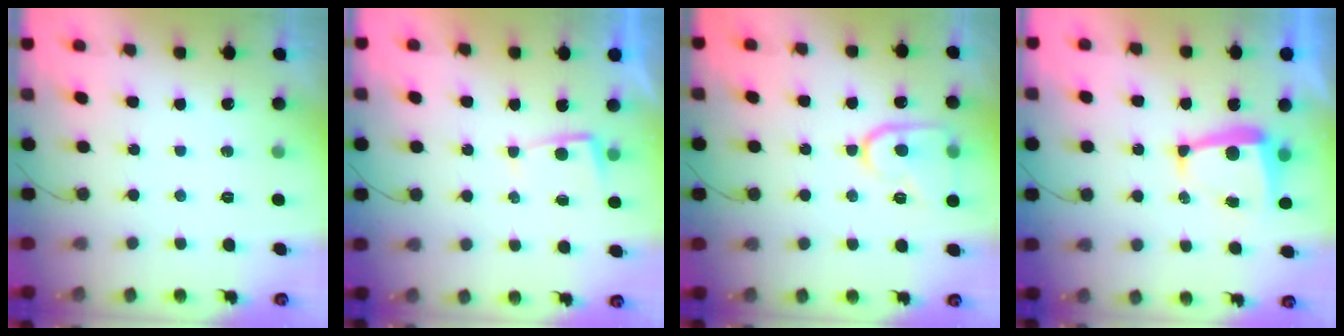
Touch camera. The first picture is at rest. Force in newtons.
{"total": 2.3, "press": 2.2, "slide": 0.4}
{"total": 12.9, "press": 12.9, "slide": 1.2}
{"total": 6.5, "press": 6.4, "slide": 0.5}